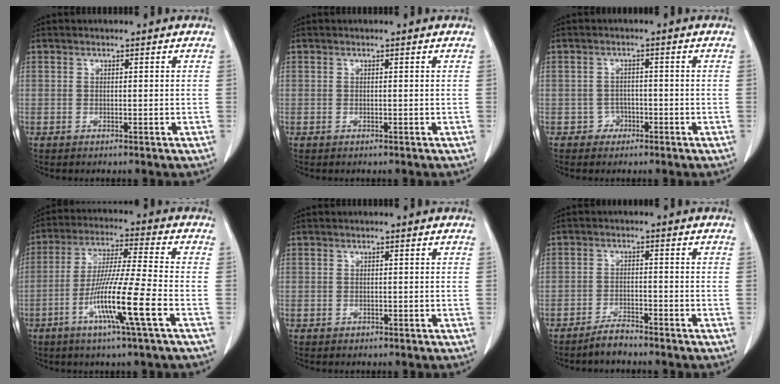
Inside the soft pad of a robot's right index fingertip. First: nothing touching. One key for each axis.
{"total": 0.0}
{"total": 1.9, "fx": -1.1, "fy": 1.6, "fz": 0.0, "tx": 0.008, "ty": 0.010, "tz": -0.020}
{"total": 12.5, "fx": -4.8, "fy": -1.1, "fz": 11.5, "tx": -0.221, "ty": -0.018, "tz": -0.093}
{"total": 0.7, "fx": -0.2, "fy": 0.7, "fz": 0.0, "tx": 0.003, "ty": 0.005, "tz": -0.004}
{"total": 2.7, "fx": -2.6, "fy": 0.7, "fz": 0.6, "tx": -0.009, "ty": -0.001, "tz": -0.046}